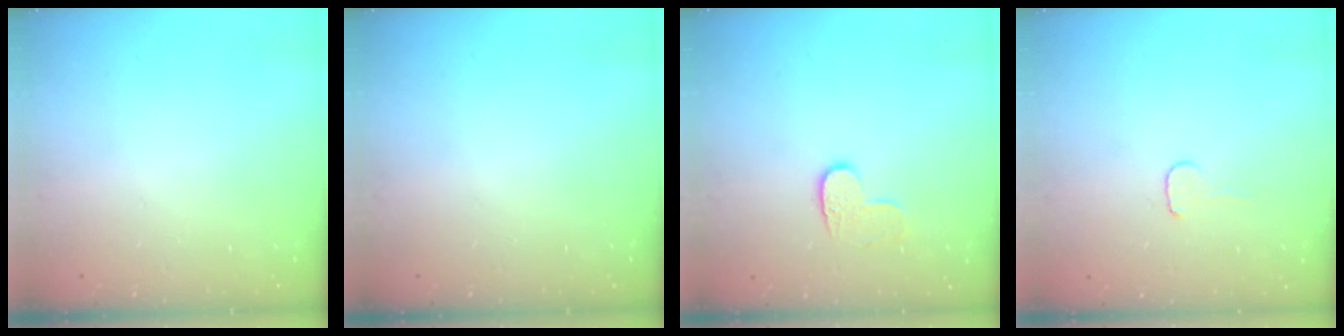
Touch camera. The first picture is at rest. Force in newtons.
{"total": 0.0}
{"total": 6.5, "press": 6.4, "slide": 0.5}
{"total": 3.7, "press": 3.6, "slide": 0.3}